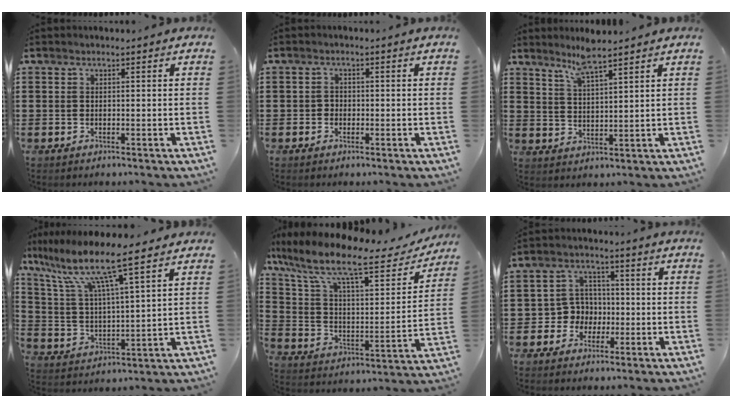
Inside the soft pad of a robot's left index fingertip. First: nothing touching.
{"total": 1.2, "force": [-0.3, 1.1, 0.3], "torque": [-0.010, 0.004, -0.008]}
{"total": 5.5, "force": [4.6, 0.1, 3.0], "torque": [-0.072, -0.007, 0.083]}
{"total": 10.0, "force": [7.6, 0.4, 6.5], "torque": [-0.152, -0.038, 0.122]}
{"total": 13.4, "force": [10.0, 2.7, 8.5], "torque": [-0.191, -0.054, 0.165]}
{"total": 5.0, "force": [-1.1, 4.7, 1.1], "torque": [-0.037, 0.013, -0.023]}